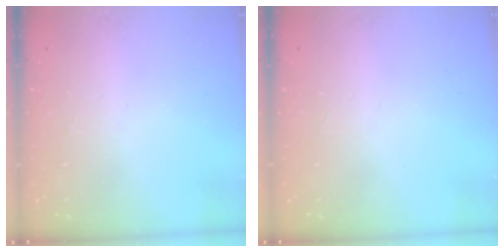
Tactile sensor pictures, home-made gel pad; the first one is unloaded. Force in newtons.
{"total": 0.0}